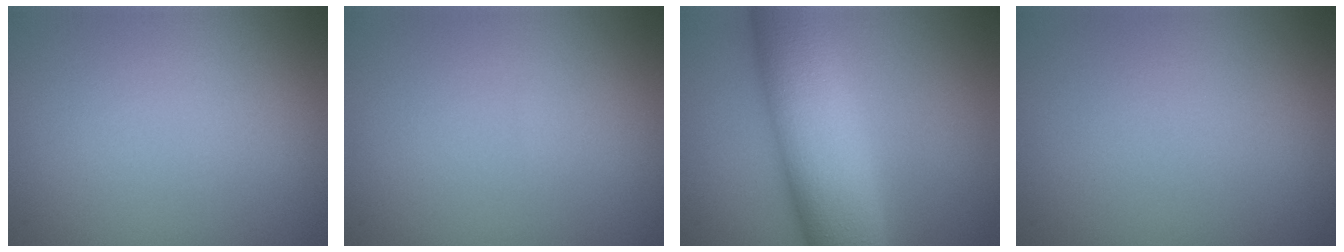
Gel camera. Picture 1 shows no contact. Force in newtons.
{"total": 0.0}
{"total": 11.0, "press": 11.0, "slide": 0.1}
{"total": 0.0}